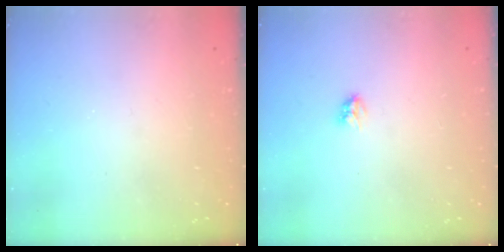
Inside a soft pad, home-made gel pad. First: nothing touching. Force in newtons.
{"total": 2.8, "press": 2.8, "slide": 0.4}